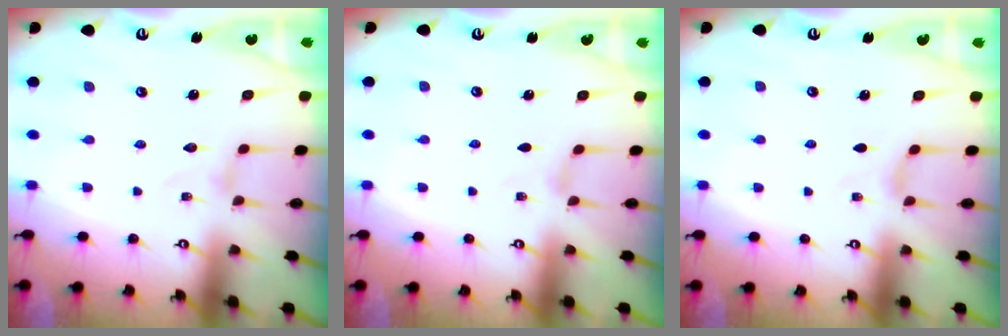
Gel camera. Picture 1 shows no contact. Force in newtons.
{"total": 0.0}
{"total": 2.0, "press": 1.9, "slide": 0.6}